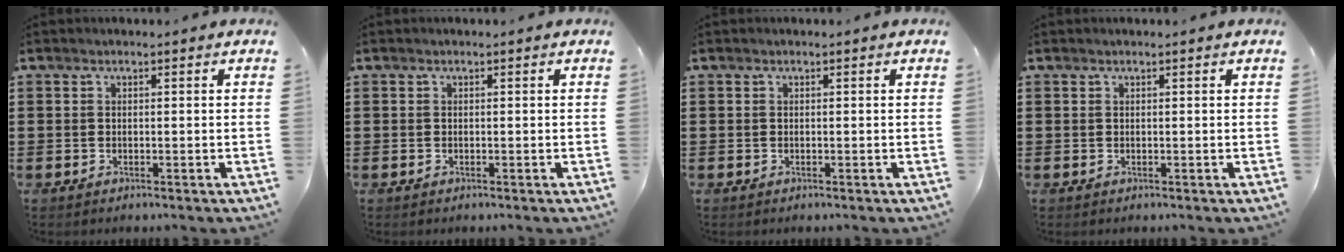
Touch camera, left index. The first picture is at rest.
{"total": 0.0}
{"total": 0.0}
{"total": 0.0}